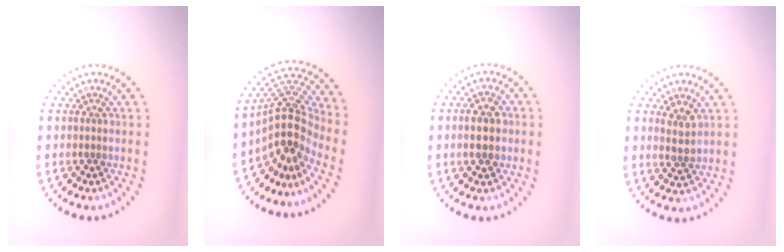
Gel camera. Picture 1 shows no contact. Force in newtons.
{"total": 4.8, "press": 3.5, "slide": 3.3}
{"total": 3.0, "press": 3.0, "slide": 0.1}
{"total": 1.8, "press": 1.7, "slide": 0.4}